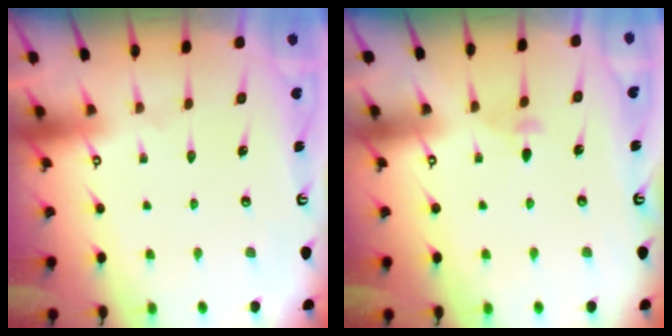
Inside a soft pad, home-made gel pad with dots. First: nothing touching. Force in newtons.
{"total": 2.8, "press": 2.7, "slide": 0.8}